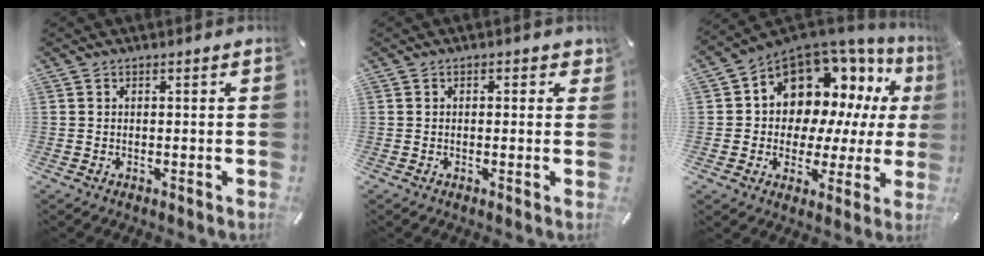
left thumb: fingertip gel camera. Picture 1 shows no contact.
{"total": 1.2, "force": [0.1, 0.8, 0.8], "torque": [0.001, 0.000, -0.003]}
{"total": 12.5, "force": [7.0, 9.1, 4.9], "torque": [-0.090, -0.061, 0.133]}